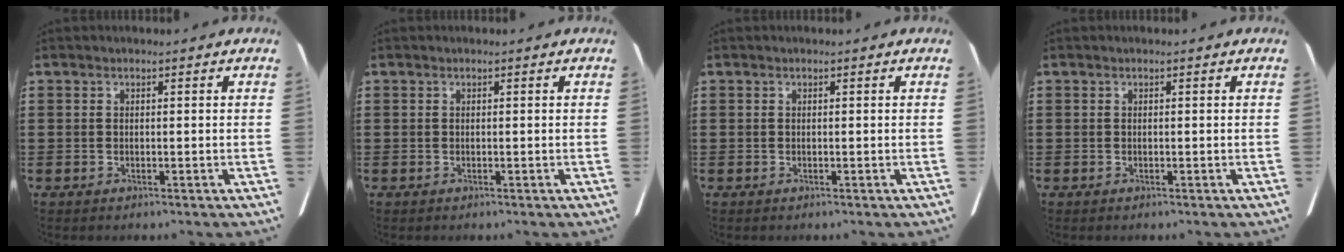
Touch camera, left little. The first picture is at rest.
{"total": 0.0}
{"total": 0.0}
{"total": 0.0}